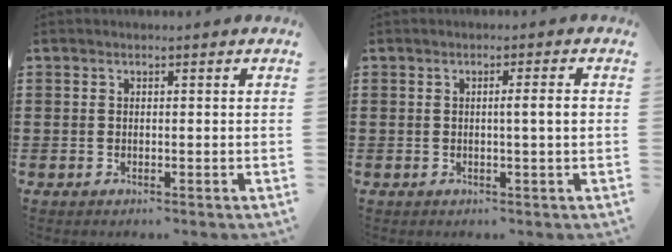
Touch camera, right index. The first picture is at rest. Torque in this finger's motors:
{"motor_torque": [0.97, -0.12, 0.20, 0.08]}